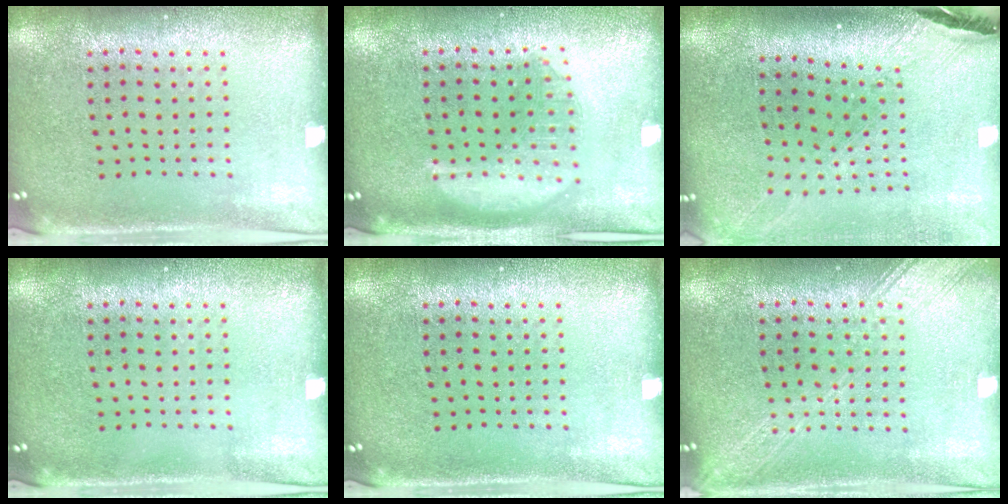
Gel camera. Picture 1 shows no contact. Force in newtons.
{"total": 2.6, "press": 2.6, "slide": 0.3}
{"total": 1.8, "press": 1.6, "slide": 0.9}
{"total": 0.0}
{"total": 0.0}
{"total": 3.4, "press": 3.3, "slide": 0.5}